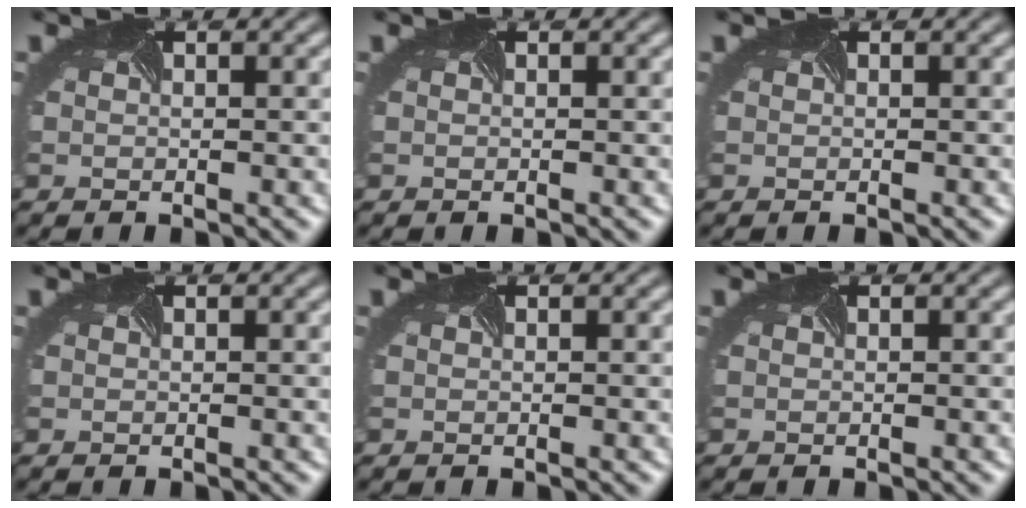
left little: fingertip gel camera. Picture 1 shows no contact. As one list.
[{"total": 0.0}, {"total": 0.0}, {"total": 0.0}, {"total": 0.0}, {"total": 0.0}]